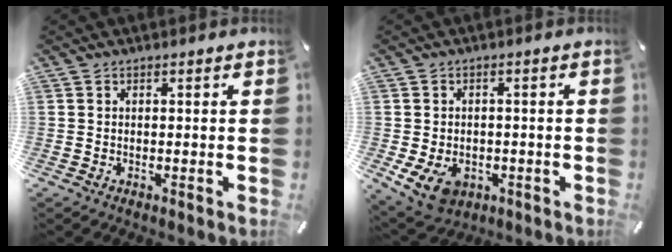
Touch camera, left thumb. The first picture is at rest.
{"total": 8.0, "force": [-2.8, 6.0, 4.5], "torque": [-0.096, 0.012, -0.050]}